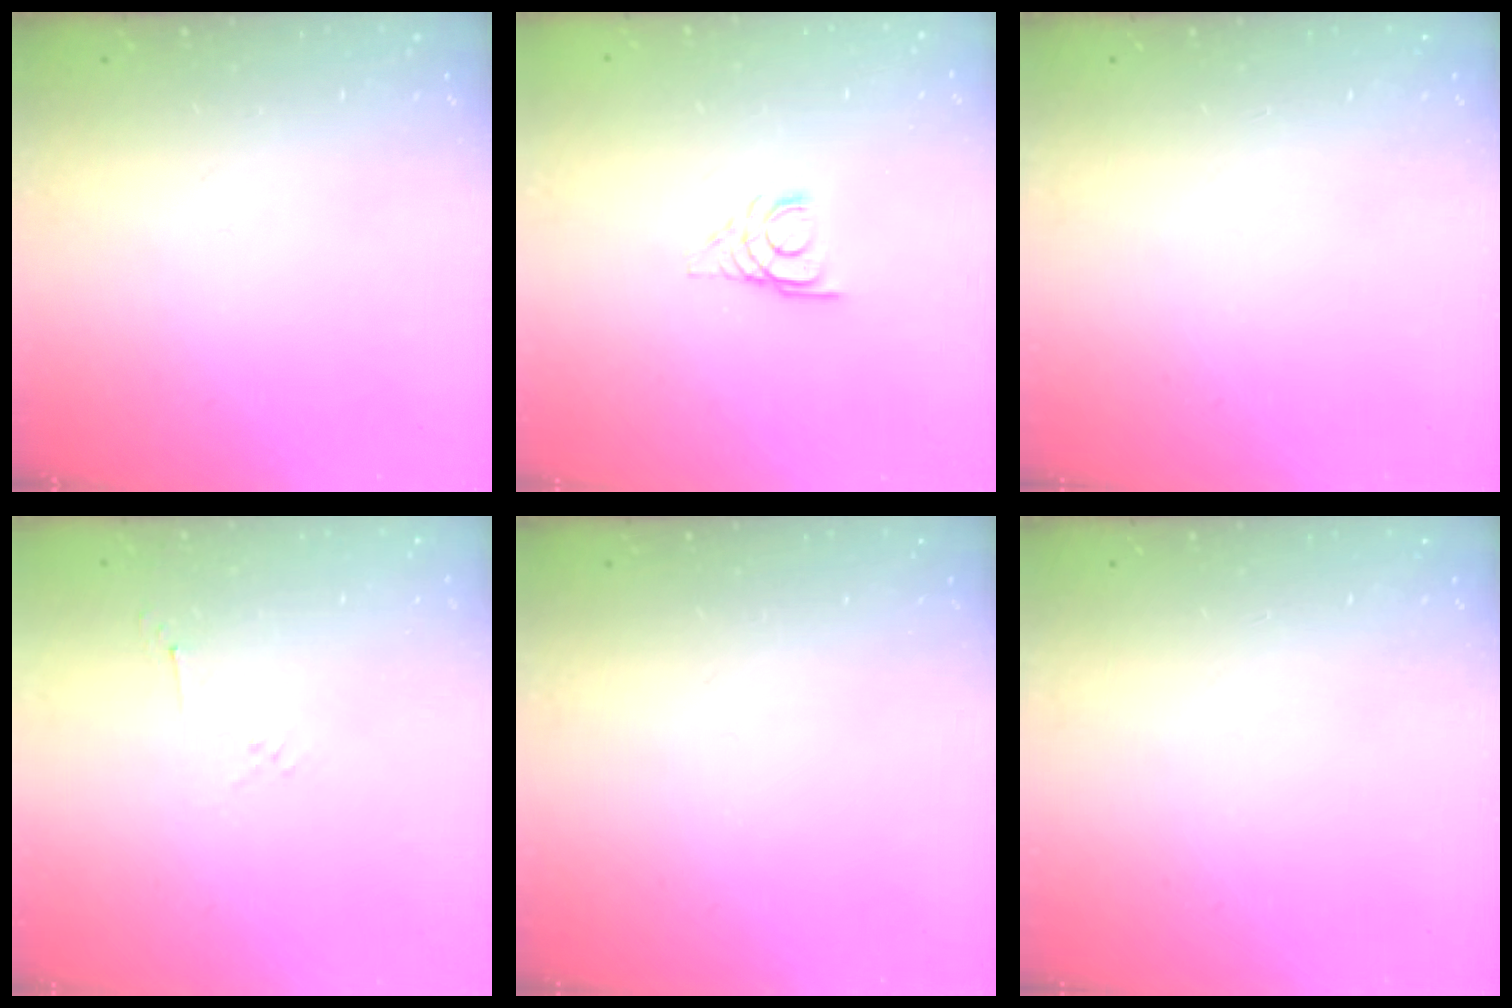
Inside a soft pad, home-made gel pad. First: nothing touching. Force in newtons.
{"total": 2.7, "press": 2.7, "slide": 0.3}
{"total": 0.0}
{"total": 2.8, "press": 2.7, "slide": 0.6}
{"total": 0.0}
{"total": 0.0}